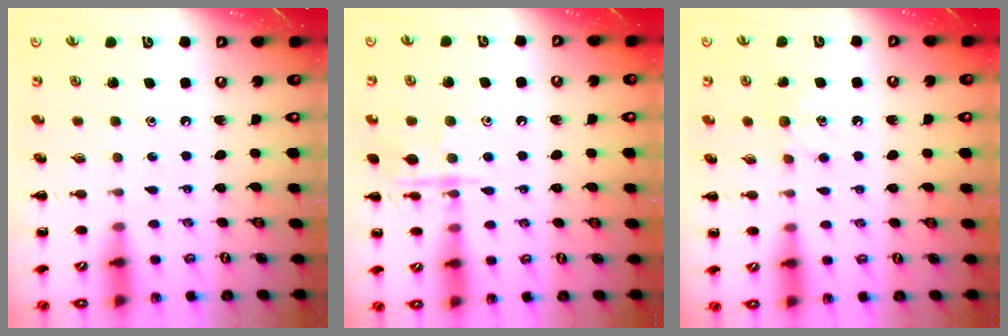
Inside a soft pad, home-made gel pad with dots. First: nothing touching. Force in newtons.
{"total": 10.6, "press": 10.6, "slide": 0.6}
{"total": 5.0, "press": 4.6, "slide": 1.8}